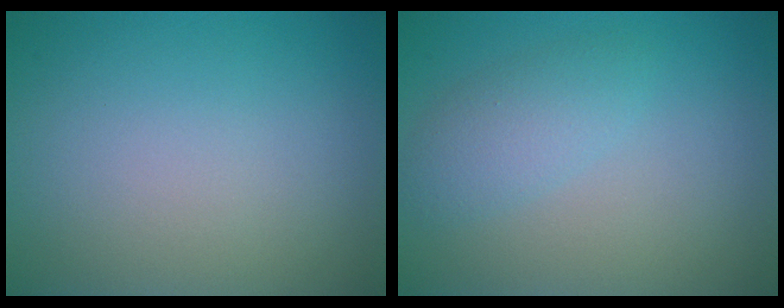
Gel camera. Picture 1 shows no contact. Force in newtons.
{"total": 2.5, "press": 2.5, "slide": 0.0}